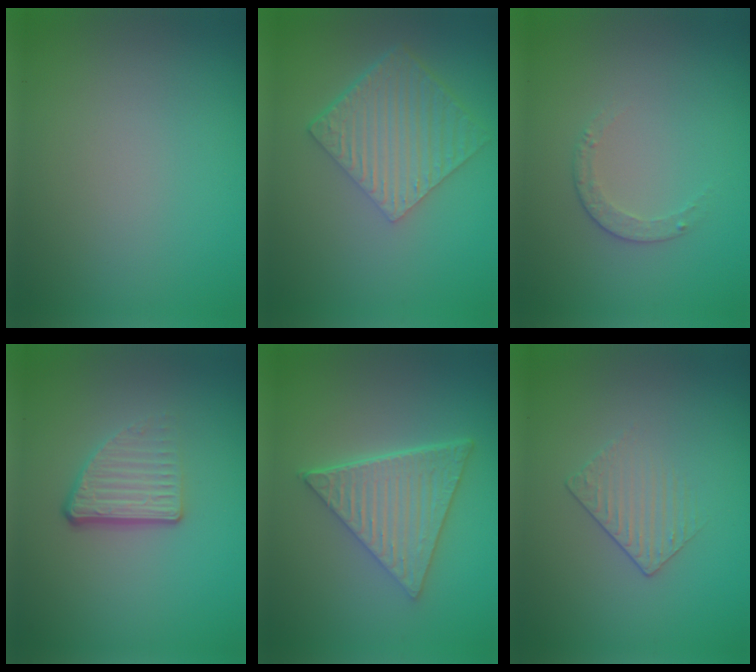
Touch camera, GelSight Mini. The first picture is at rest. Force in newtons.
{"total": 6.0, "press": 4.2, "slide": 4.2}
{"total": 1.2, "press": 0.9, "slide": 0.9}
{"total": 3.6, "press": 2.3, "slide": 2.7}
{"total": 6.3, "press": 4.7, "slide": 4.2}
{"total": 1.4, "press": 0.9, "slide": 1.1}